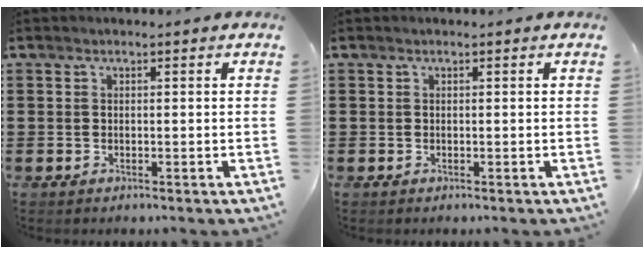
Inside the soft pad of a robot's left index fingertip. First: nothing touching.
{"total": 0.0}